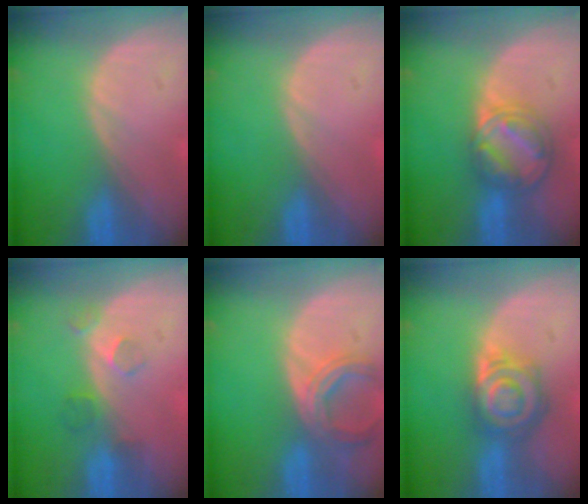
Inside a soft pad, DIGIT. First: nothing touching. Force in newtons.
{"total": 0.0}
{"total": 8.1, "press": 7.0, "slide": 4.1}
{"total": 3.6, "press": 3.2, "slide": 1.7}
{"total": 6.0, "press": 5.6, "slide": 2.3}
{"total": 7.8, "press": 7.0, "slide": 3.4}